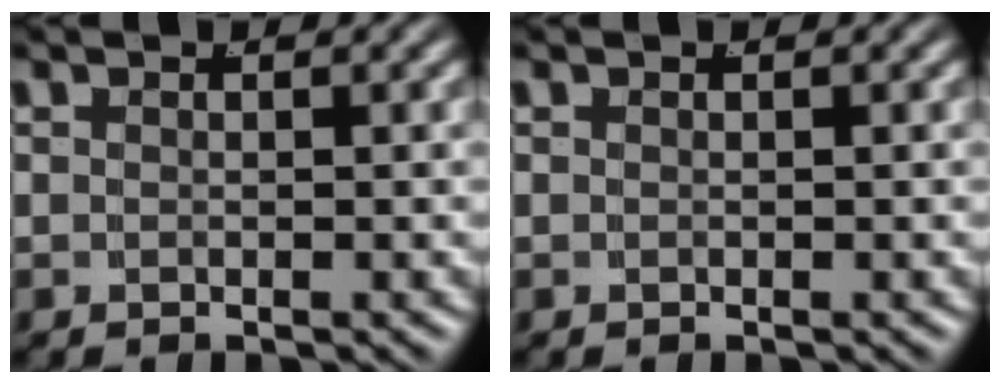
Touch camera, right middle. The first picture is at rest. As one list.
[{"total": 0.0}]